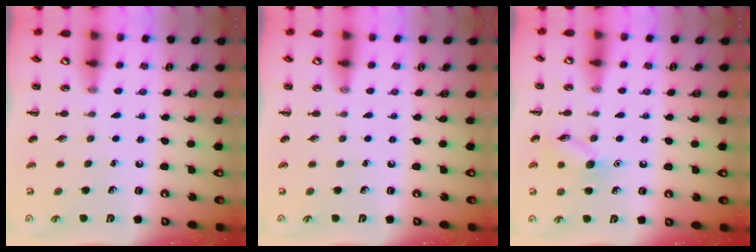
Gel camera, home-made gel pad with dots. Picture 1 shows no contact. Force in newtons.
{"total": 0.0}
{"total": 8.9, "press": 8.9, "slide": 0.5}